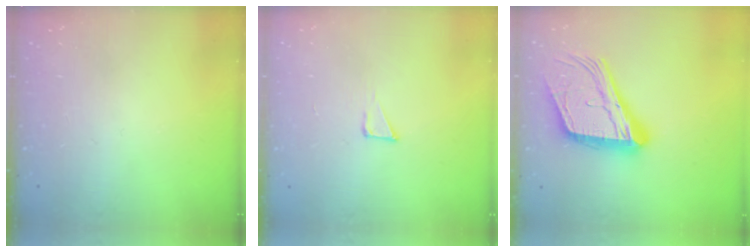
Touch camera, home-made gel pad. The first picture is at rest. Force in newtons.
{"total": 5.0, "press": 4.9, "slide": 0.8}
{"total": 23.2, "press": 22.8, "slide": 3.7}